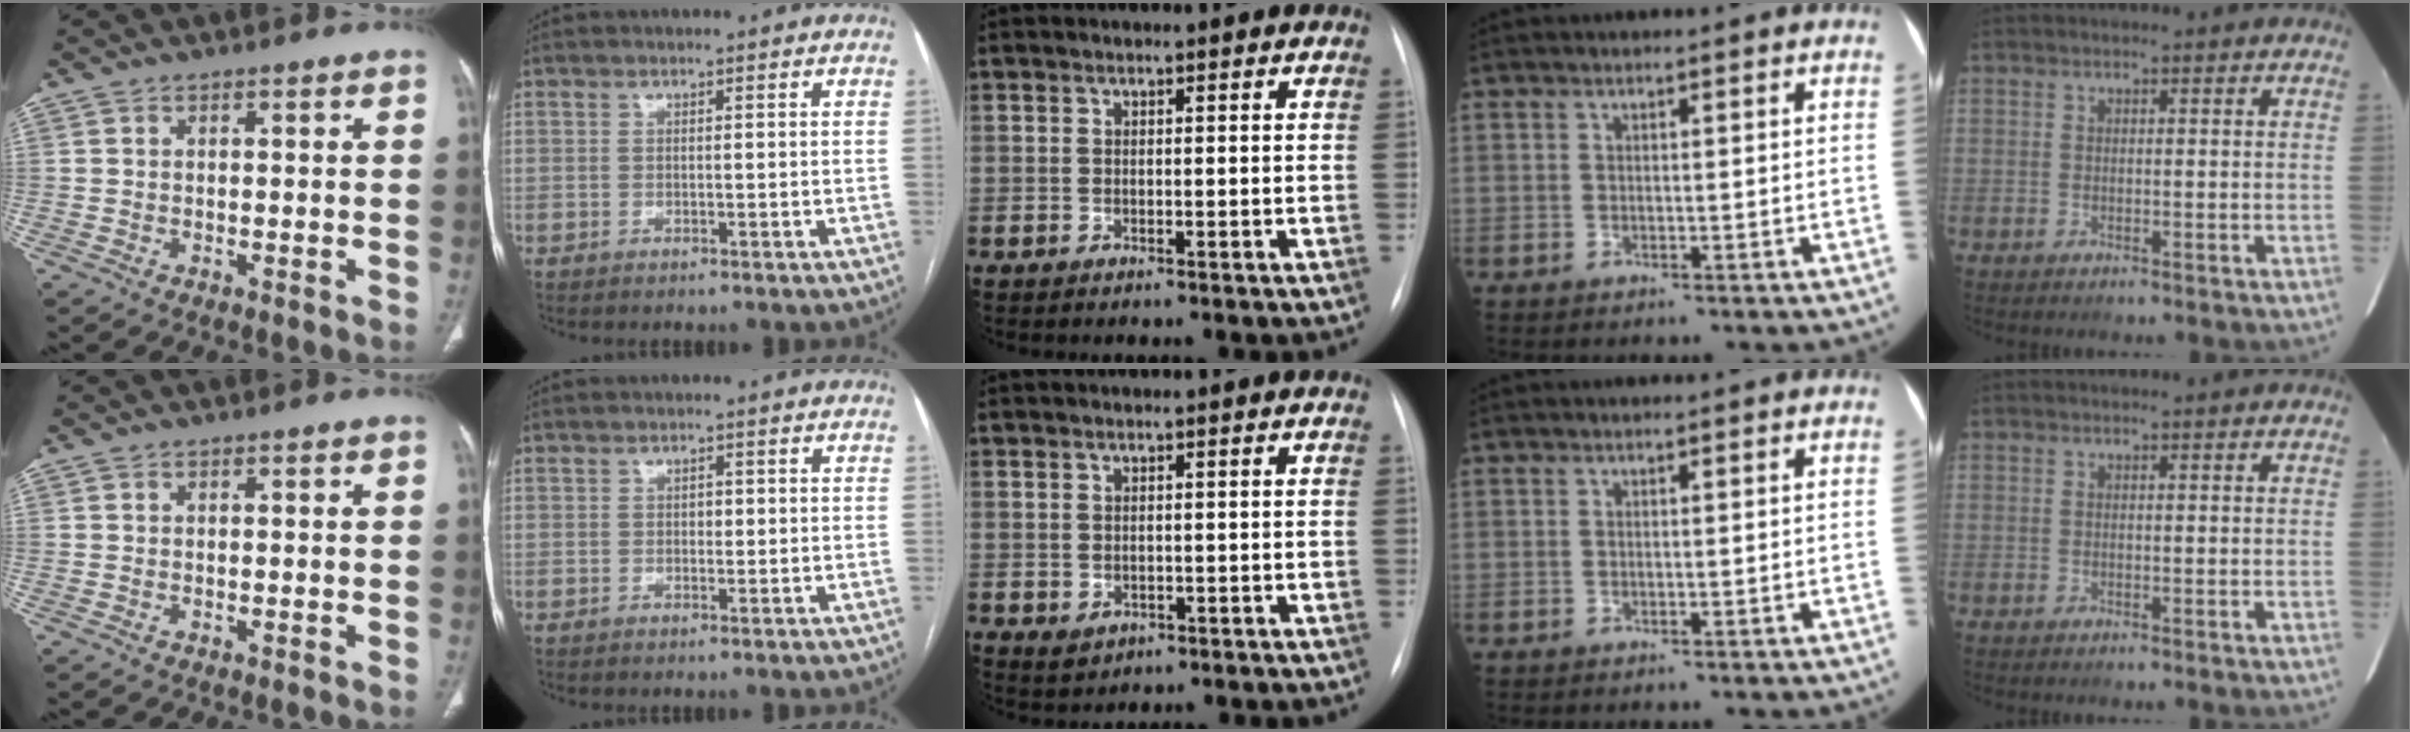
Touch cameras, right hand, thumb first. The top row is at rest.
{"index": {"total": 1.0, "force": [0.1, 0.7, 0.7], "torque": [-0.009, 0.002, 0.000]}, "middle": {"total": 1.9, "force": [-0.5, 1.6, 0.9], "torque": [-0.014, -0.002, 0.003]}}